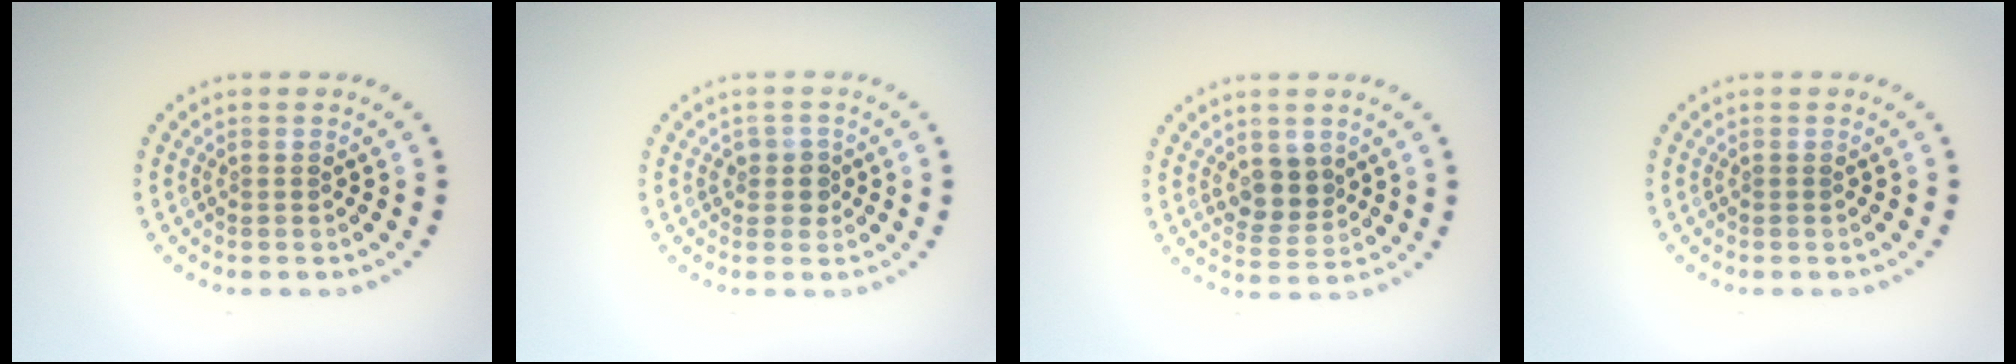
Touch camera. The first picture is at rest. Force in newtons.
{"total": 1.6, "press": 1.3, "slide": 0.8}
{"total": 2.7, "press": 2.5, "slide": 1.2}
{"total": 0.0}